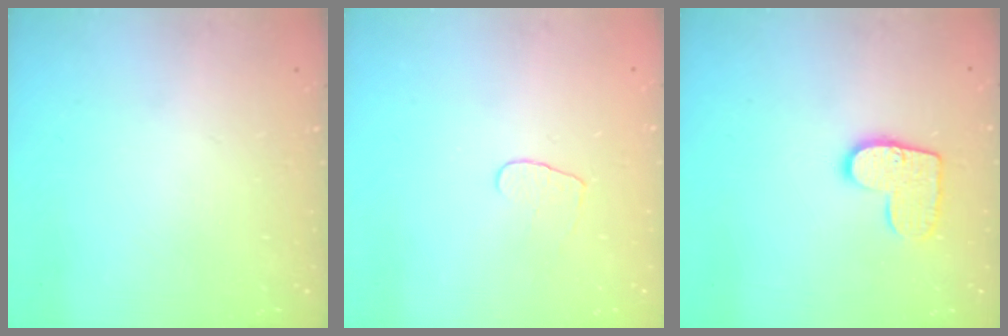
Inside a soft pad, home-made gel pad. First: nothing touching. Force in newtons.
{"total": 4.4, "press": 4.4, "slide": 0.3}
{"total": 10.7, "press": 10.7, "slide": 0.6}